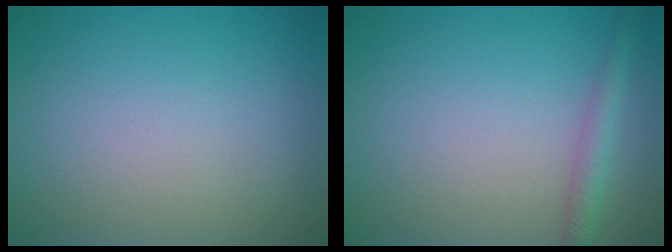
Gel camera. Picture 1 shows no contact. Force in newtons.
{"total": 2.0, "press": 2.0, "slide": 0.1}